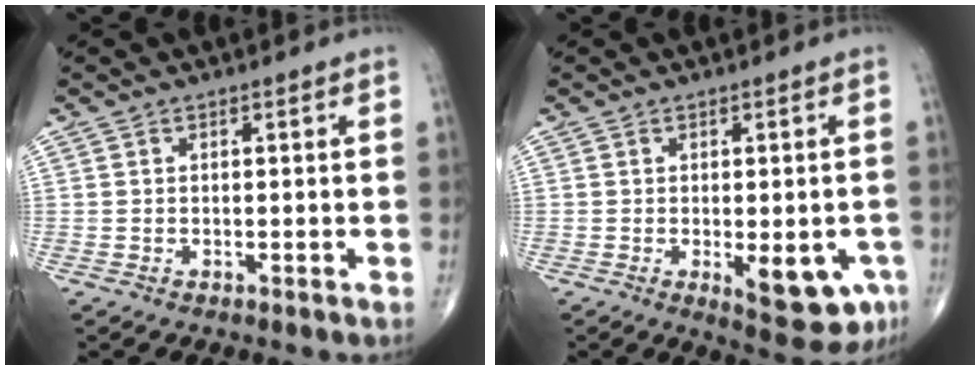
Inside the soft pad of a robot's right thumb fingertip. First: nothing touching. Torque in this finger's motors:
{"motor_torque": [1.04, 1.24, 0.08, -0.20, 0.19]}